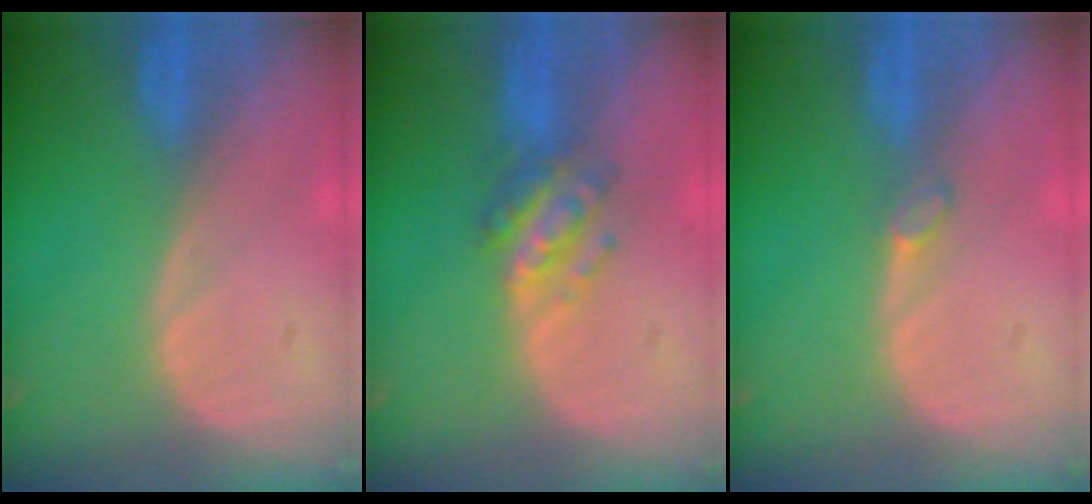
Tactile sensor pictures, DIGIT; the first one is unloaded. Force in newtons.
{"total": 5.6, "press": 5.0, "slide": 2.5}
{"total": 1.2, "press": 1.1, "slide": 0.2}